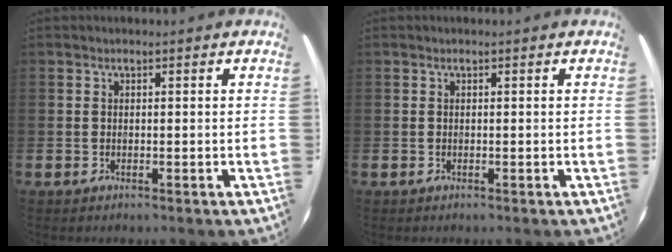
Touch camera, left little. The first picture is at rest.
{"total": 0.0}